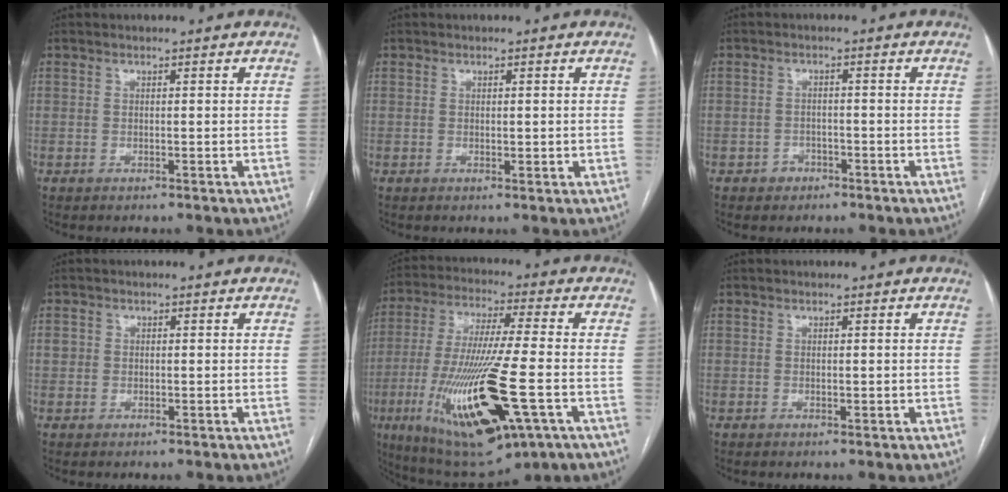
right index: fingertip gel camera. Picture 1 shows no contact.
{"total": 1.0, "force": [0.1, 0.6, 0.8], "torque": [-0.011, -0.003, 0.001]}
{"total": 2.2, "force": [-1.3, 1.7, 0.4], "torque": [-0.003, 0.008, -0.021]}
{"total": 1.5, "force": [0.2, 1.5, 0.4], "torque": [-0.004, 0.010, 0.004]}
{"total": 22.6, "force": [-7.4, 3.8, 21.0], "torque": [-0.432, -0.045, -0.117]}
{"total": 0.6, "force": [0.0, 0.3, 0.5], "torque": [-0.008, -0.002, 0.001]}